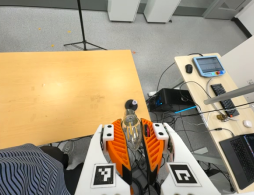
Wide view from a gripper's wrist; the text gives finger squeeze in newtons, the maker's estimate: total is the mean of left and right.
{"total": 19.1, "left": 23.6, "right": 14.6}